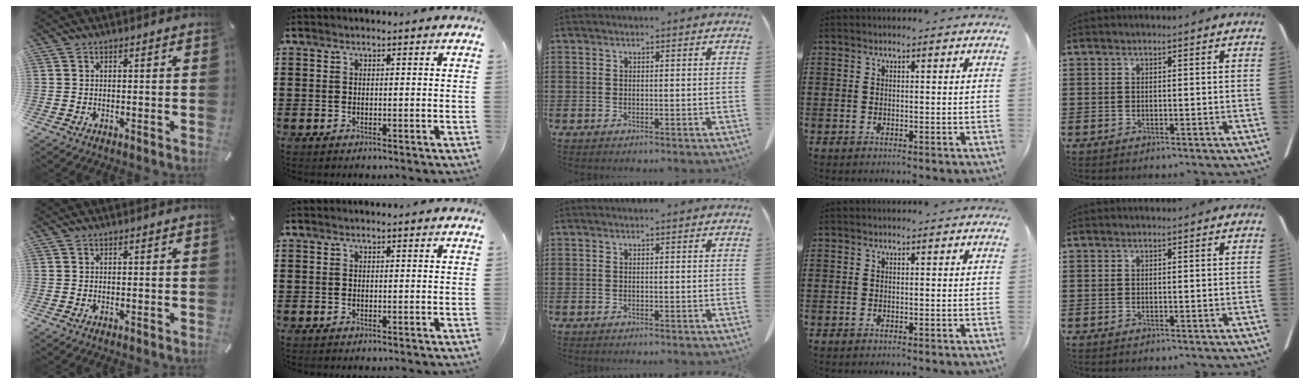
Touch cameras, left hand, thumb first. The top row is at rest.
{}